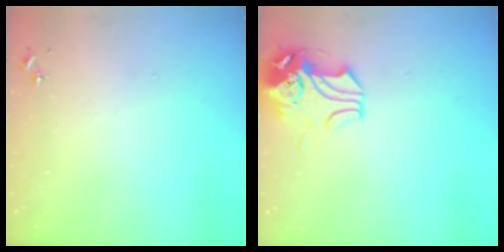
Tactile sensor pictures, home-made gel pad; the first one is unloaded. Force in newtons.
{"total": 9.9, "press": 9.8, "slide": 1.6}